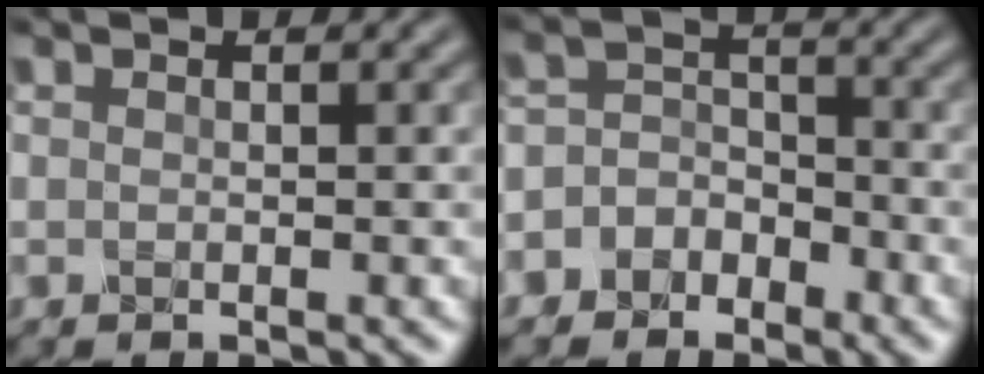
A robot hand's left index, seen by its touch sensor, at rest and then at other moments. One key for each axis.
{"total": 4.6, "fx": -2.8, "fy": 3.6, "fz": 0.6, "tx": 0.024, "ty": 0.007, "tz": -0.069}